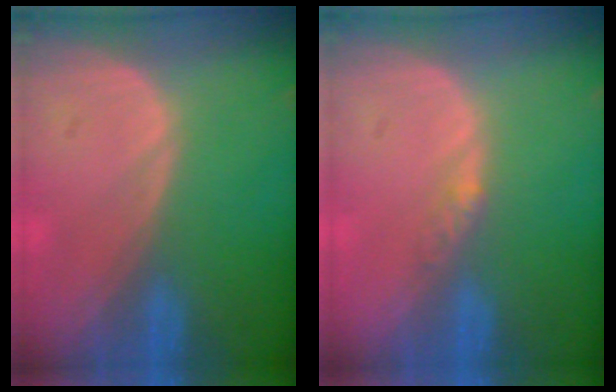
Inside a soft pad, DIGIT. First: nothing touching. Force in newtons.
{"total": 1.6, "press": 1.3, "slide": 0.9}